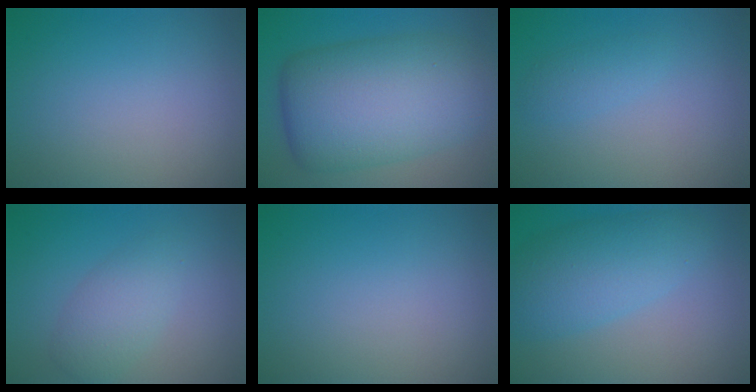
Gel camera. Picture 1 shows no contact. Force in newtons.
{"total": 12.2, "press": 12.2, "slide": 0.2}
{"total": 1.3, "press": 1.3, "slide": 0.1}
{"total": 3.1, "press": 3.1, "slide": 0.1}
{"total": 0.0}
{"total": 5.4, "press": 5.4, "slide": 0.2}